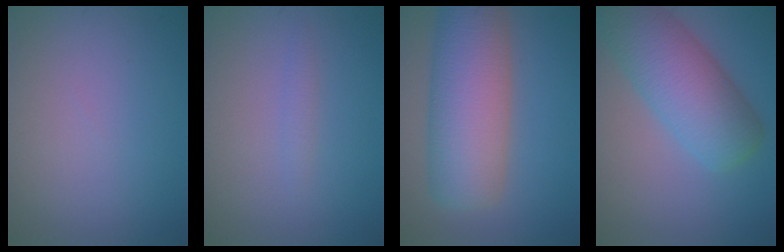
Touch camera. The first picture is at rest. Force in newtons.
{"total": 0.8, "press": 0.8, "slide": 0.1}
{"total": 9.3, "press": 9.3, "slide": 0.4}
{"total": 7.9, "press": 7.9, "slide": 0.3}